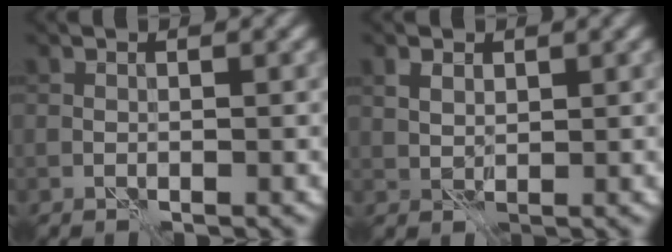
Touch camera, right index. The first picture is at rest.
{"total": 1.7, "force": [0.6, 1.3, 1.0], "torque": [-0.021, -0.001, 0.013]}